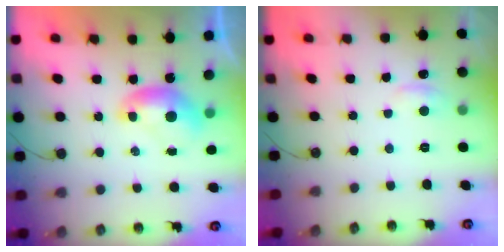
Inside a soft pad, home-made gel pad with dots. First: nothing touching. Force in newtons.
{"total": 1.5, "press": 1.3, "slide": 0.7}